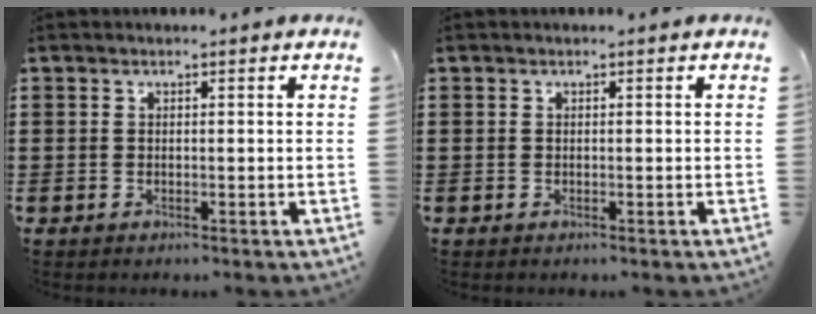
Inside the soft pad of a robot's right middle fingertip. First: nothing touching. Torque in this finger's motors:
{"motor_torque": [0.00, 0.00, 0.00, -0.01]}